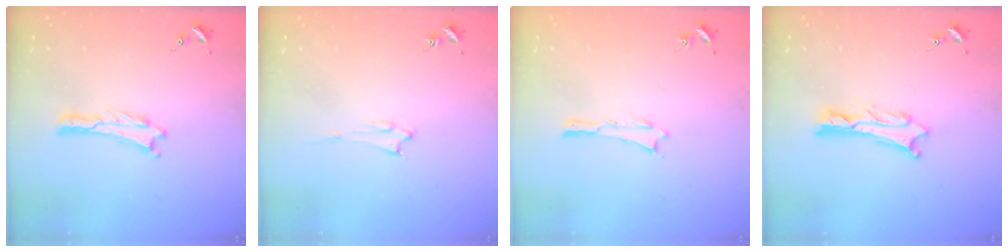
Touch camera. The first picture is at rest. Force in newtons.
{"total": 1.5, "press": 1.5, "slide": 0.2}
{"total": 0.0}
{"total": 1.2, "press": 1.2, "slide": 0.2}